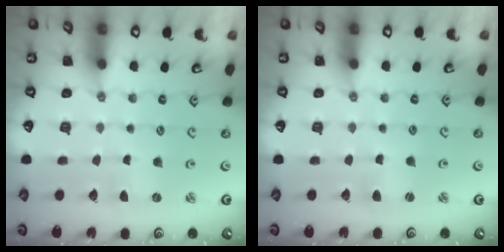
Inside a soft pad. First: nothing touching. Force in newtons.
{"total": 2.0, "press": 2.0, "slide": 0.4}